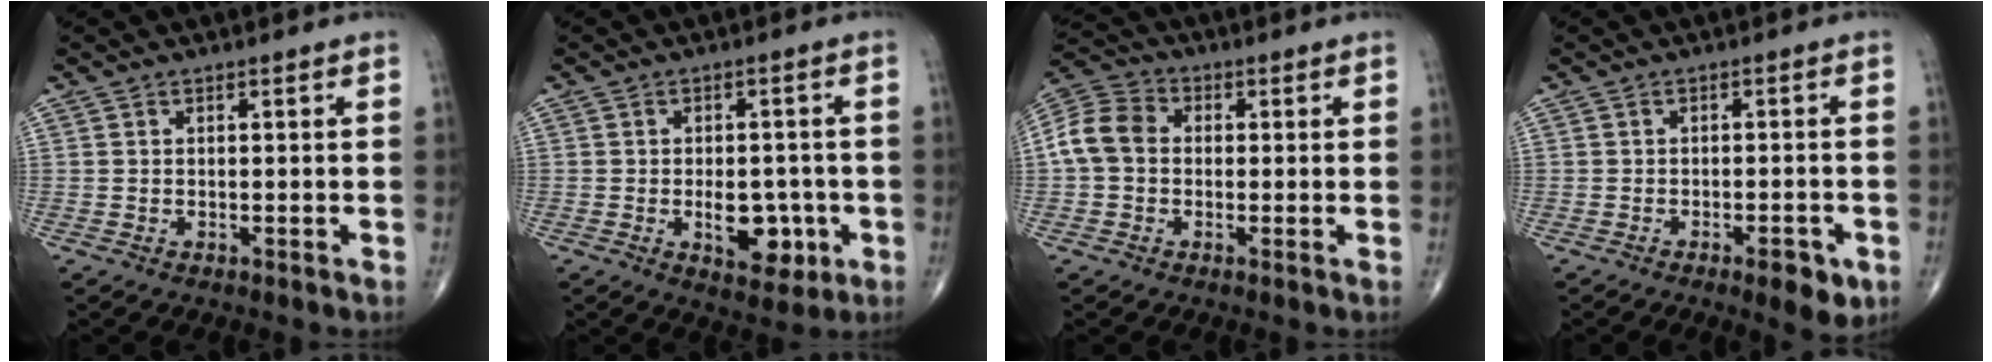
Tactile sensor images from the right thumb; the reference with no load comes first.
{"total": 8.1, "force": [-2.1, 4.6, 6.3], "torque": [-0.063, 0.005, -0.019]}
{"total": 8.7, "force": [-0.1, 6.9, 5.2], "torque": [-0.097, 0.028, -0.013]}
{"total": 5.4, "force": [-2.6, 1.9, 4.3], "torque": [-0.051, 0.004, -0.031]}